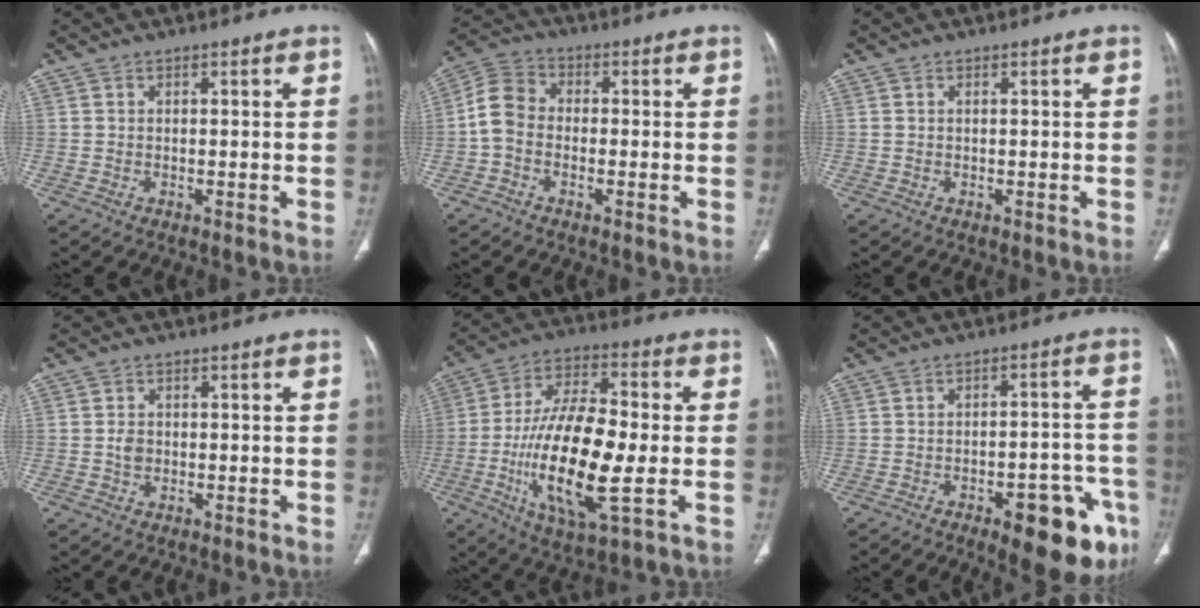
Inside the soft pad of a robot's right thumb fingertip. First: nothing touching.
{"total": 7.0, "force": [-1.1, 5.3, 4.4], "torque": [-0.075, 0.025, -0.037]}
{"total": 0.0}
{"total": 2.1, "force": [-0.2, 1.6, 1.2], "torque": [-0.020, 0.003, -0.003]}
{"total": 20.6, "force": [-3.5, 6.9, 19.1], "torque": [-0.366, 0.005, -0.061]}
{"total": 15.9, "force": [-7.9, 6.2, 12.4], "torque": [-0.097, 0.043, -0.091]}